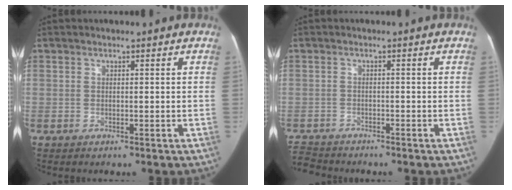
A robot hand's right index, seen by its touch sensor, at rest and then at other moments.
{"total": 4.0, "force": [-3.9, 1.1, -0.3], "torque": [0.003, -0.015, -0.072]}